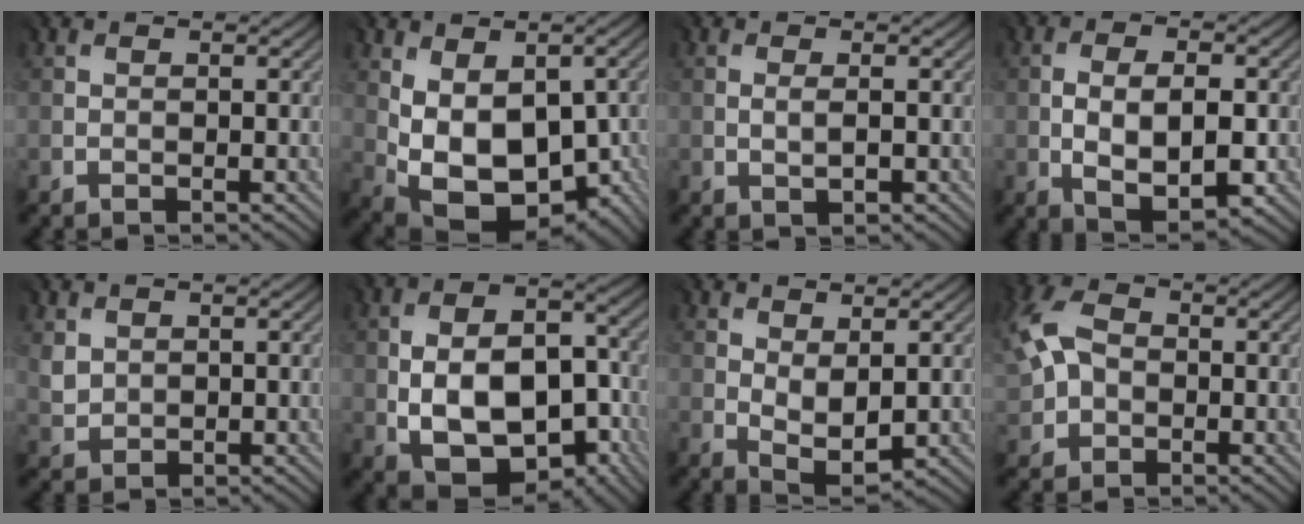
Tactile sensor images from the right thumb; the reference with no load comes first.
{"total": 12.3, "force": [-1.0, 7.7, 9.5], "torque": [-0.175, -0.036, 0.004]}
{"total": 1.0, "force": [-0.2, 0.2, 0.9], "torque": [-0.020, -0.002, 0.001]}
{"total": 7.7, "force": [-1.2, 4.2, 6.3], "torque": [-0.118, -0.013, -0.014]}
{"total": 2.3, "force": [1.2, 1.8, 0.7], "torque": [-0.026, -0.003, 0.027]}
{"total": 13.6, "force": [-3.4, 8.7, 9.9], "torque": [-0.179, -0.019, -0.051]}
{"total": 4.1, "force": [0.8, 2.3, 3.3], "torque": [-0.074, -0.009, 0.023]}
{"total": 6.9, "force": [0.6, 5.2, 4.4], "torque": [-0.130, 0.012, 0.001]}